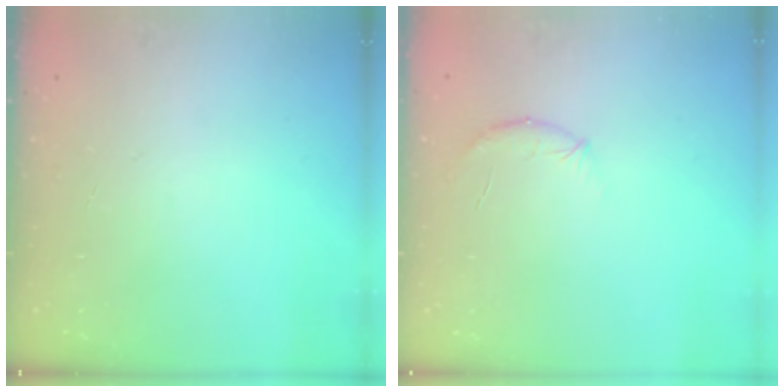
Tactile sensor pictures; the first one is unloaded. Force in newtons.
{"total": 8.3, "press": 8.1, "slide": 1.7}